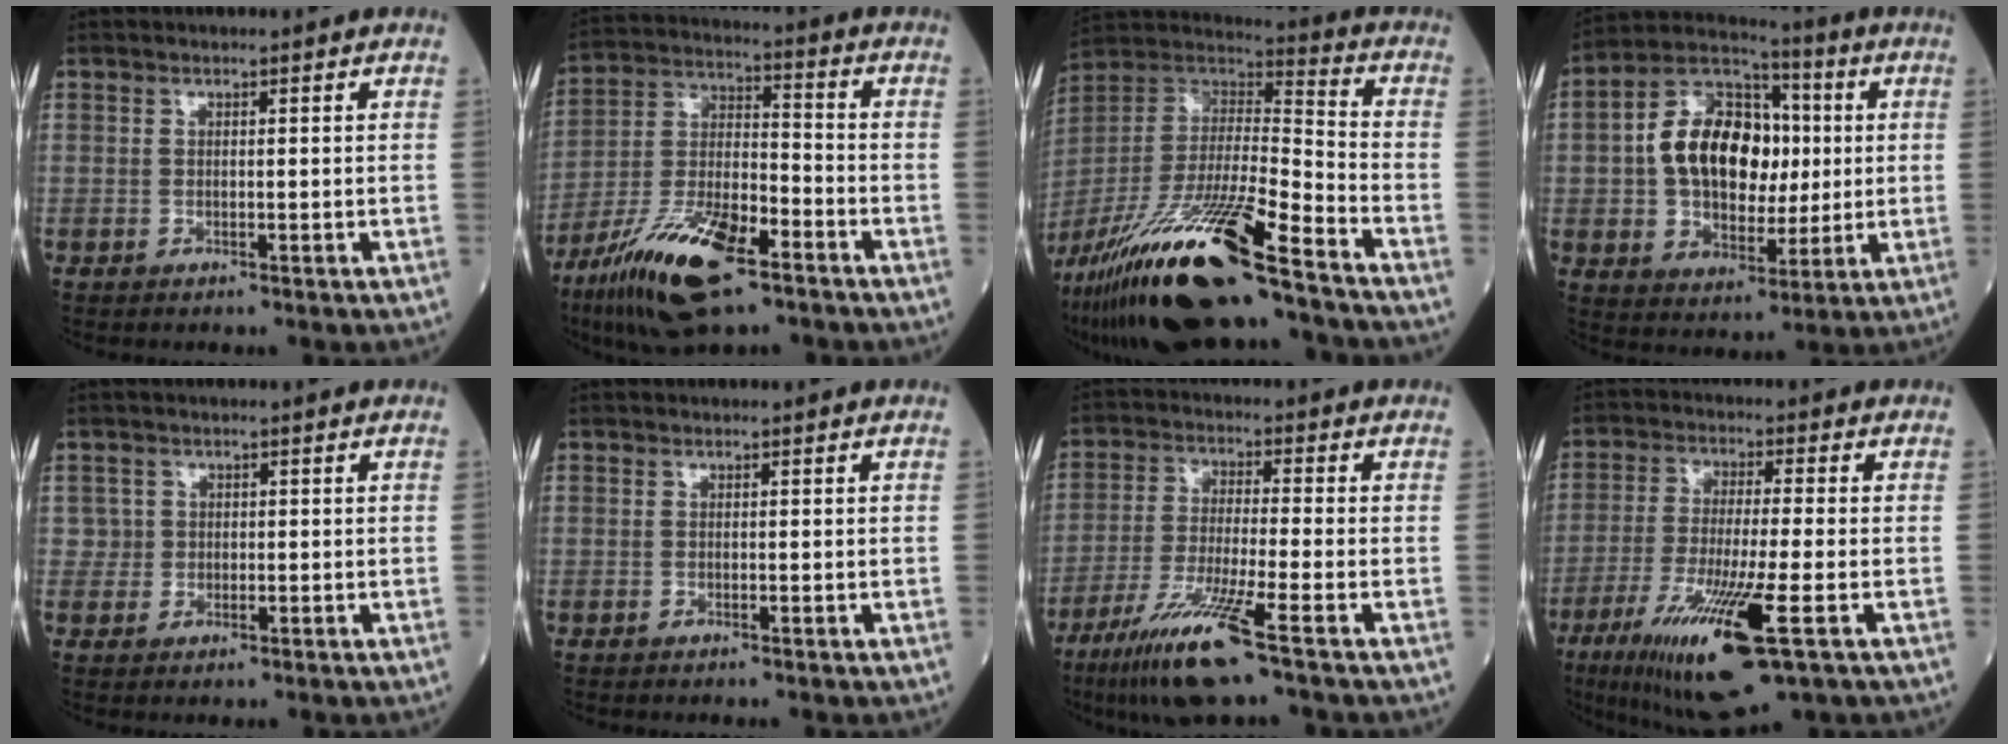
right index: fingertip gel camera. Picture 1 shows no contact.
{"total": 16.5, "force": [-9.9, 4.7, 12.4], "torque": [-0.255, -0.015, -0.181]}
{"total": 26.6, "force": [-18.0, 3.7, 19.3], "torque": [-0.384, -0.045, -0.330]}
{"total": 15.8, "force": [1.4, 9.8, 12.4], "torque": [-0.235, 0.035, 0.024]}
{"total": 2.0, "force": [0.3, 1.9, 0.0], "torque": [0.011, 0.003, 0.001]}
{"total": 0.0}
{"total": 11.0, "force": [-6.6, -0.4, 8.8], "torque": [-0.180, -0.034, -0.127]}
{"total": 15.8, "force": [-7.0, 1.5, 14.1], "torque": [-0.271, -0.042, -0.119]}